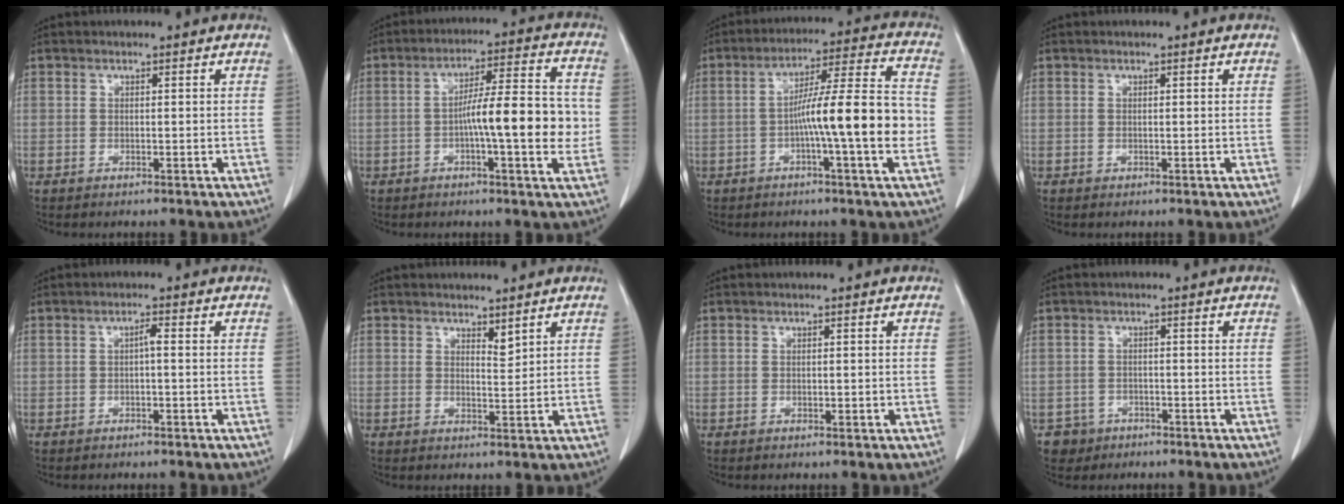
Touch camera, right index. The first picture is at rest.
{"total": 12.0, "force": [-1.5, 1.6, 11.8], "torque": [-0.181, 0.018, -0.026]}
{"total": 13.4, "force": [-2.5, -0.1, 13.1], "torque": [-0.213, 0.014, -0.045]}
{"total": 0.0}
{"total": 1.3, "force": [-0.1, 0.2, 1.3], "torque": [-0.021, 0.004, -0.001]}
{"total": 1.9, "force": [1.6, 0.4, 1.0], "torque": [-0.018, -0.009, 0.031]}
{"total": 0.5, "force": [-0.1, 0.3, 0.4], "torque": [-0.009, -0.002, 0.000]}
{"total": 3.3, "force": [-1.7, 2.8, -0.3], "torque": [0.006, 0.012, -0.029]}